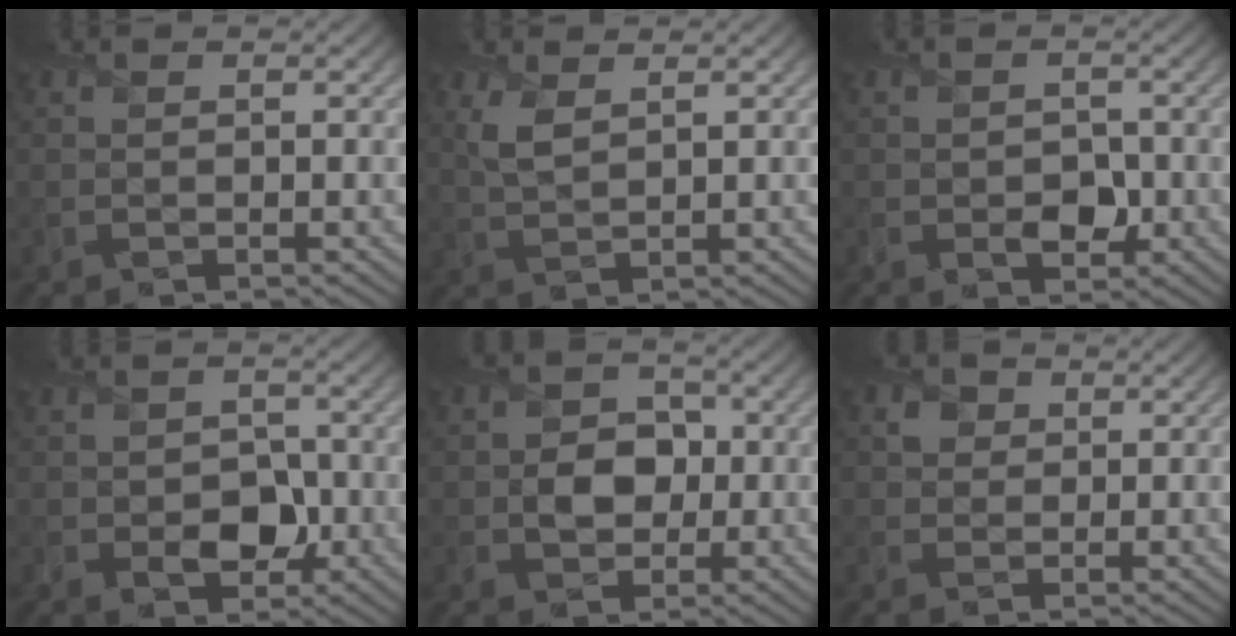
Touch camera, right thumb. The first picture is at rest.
{"total": 3.2, "force": [1.7, 1.4, 2.3], "torque": [-0.063, 0.001, 0.039]}
{"total": 2.9, "force": [-0.7, 2.2, 1.7], "torque": [-0.030, -0.005, -0.014]}
{"total": 4.4, "force": [-1.1, 3.4, 2.6], "torque": [-0.043, -0.008, -0.021]}
{"total": 4.8, "force": [-0.5, 4.0, 2.6], "torque": [-0.043, -0.006, -0.021]}
{"total": 2.3, "force": [0.7, 2.1, 0.6], "torque": [-0.011, 0.000, 0.007]}